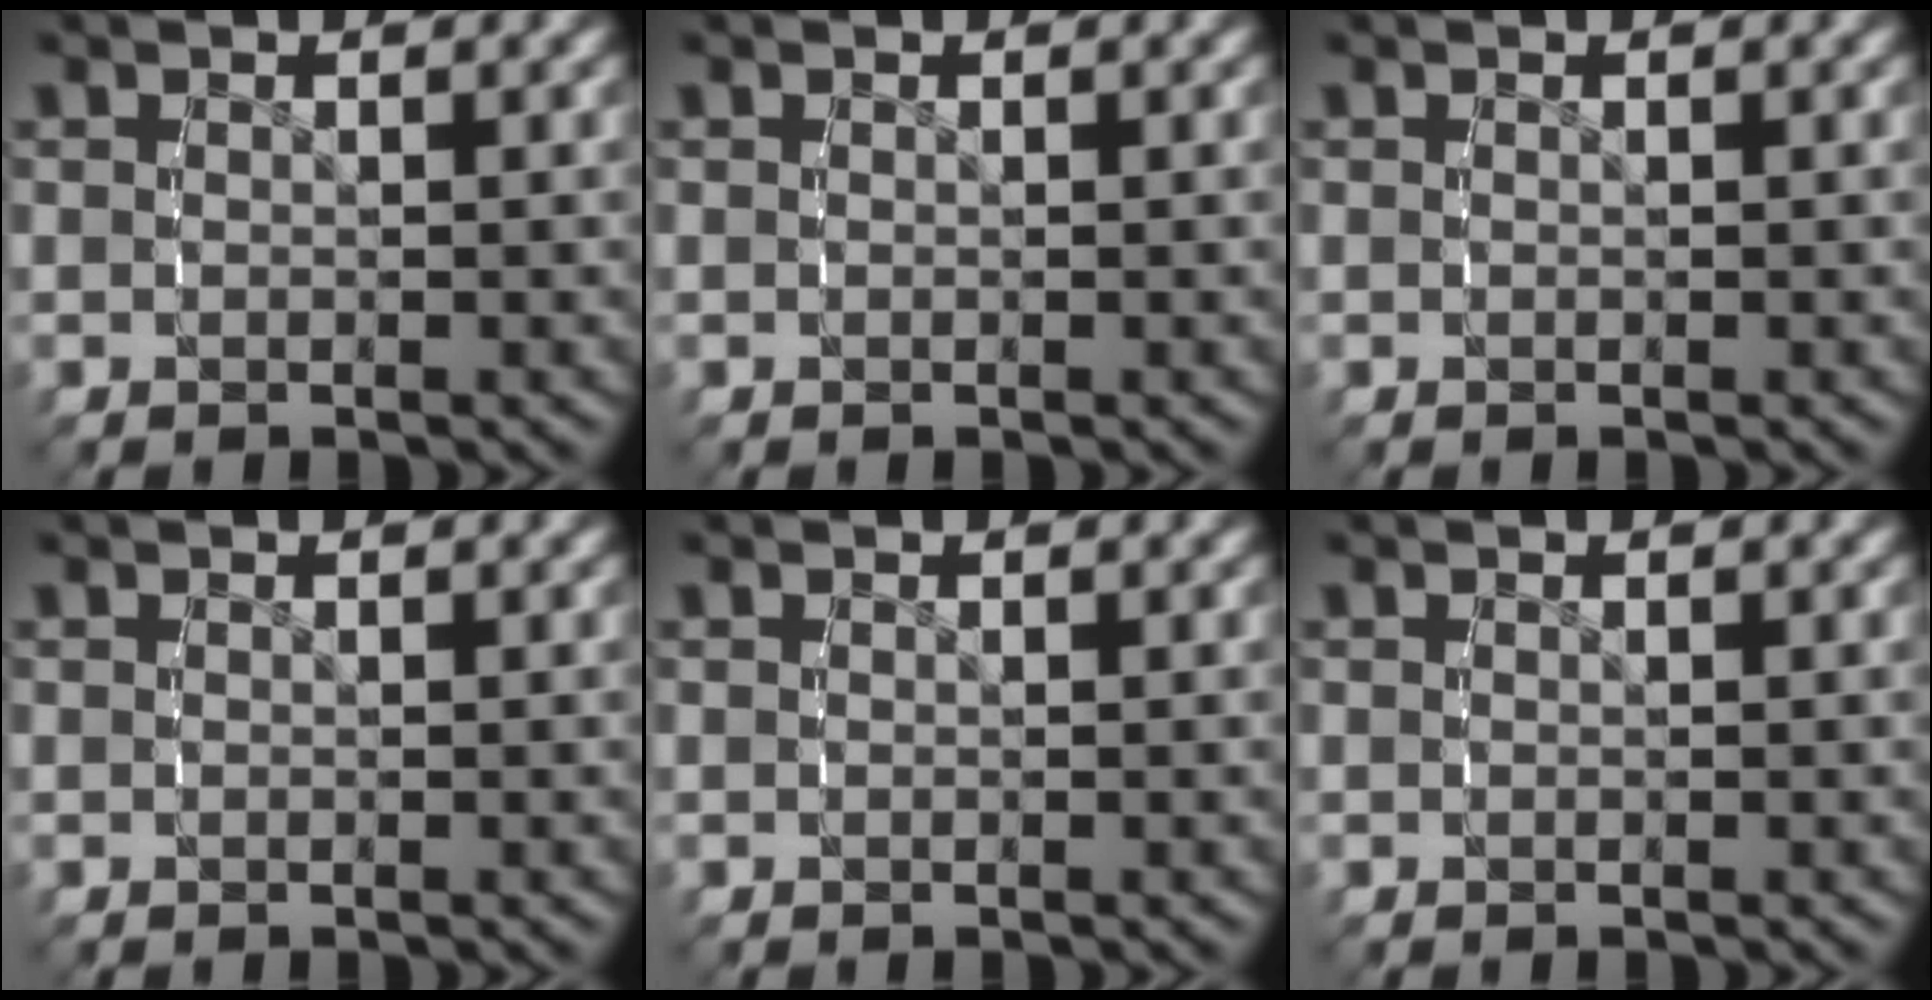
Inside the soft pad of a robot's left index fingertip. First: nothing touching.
{"total": 0.0}
{"total": 0.0}
{"total": 0.0}
{"total": 0.0}
{"total": 0.0}